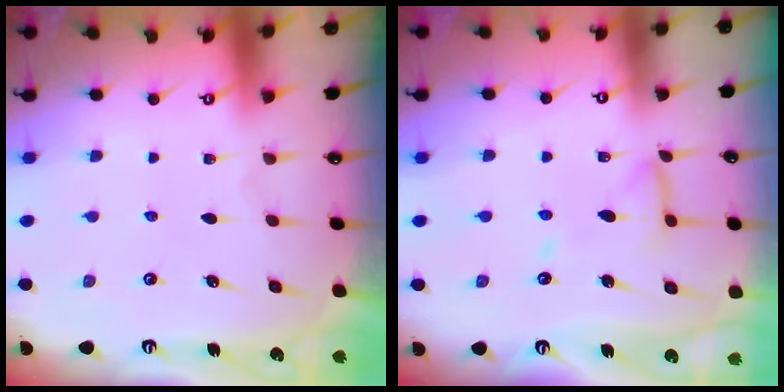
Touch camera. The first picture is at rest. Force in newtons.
{"total": 10.4, "press": 10.4, "slide": 0.9}